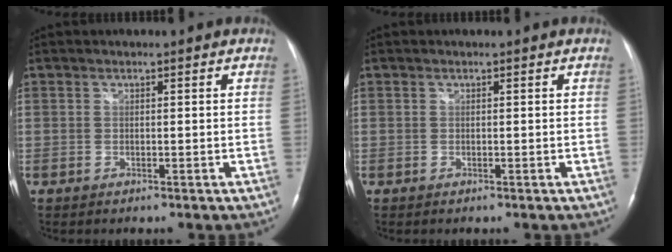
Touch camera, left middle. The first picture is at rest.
{"total": 0.0}